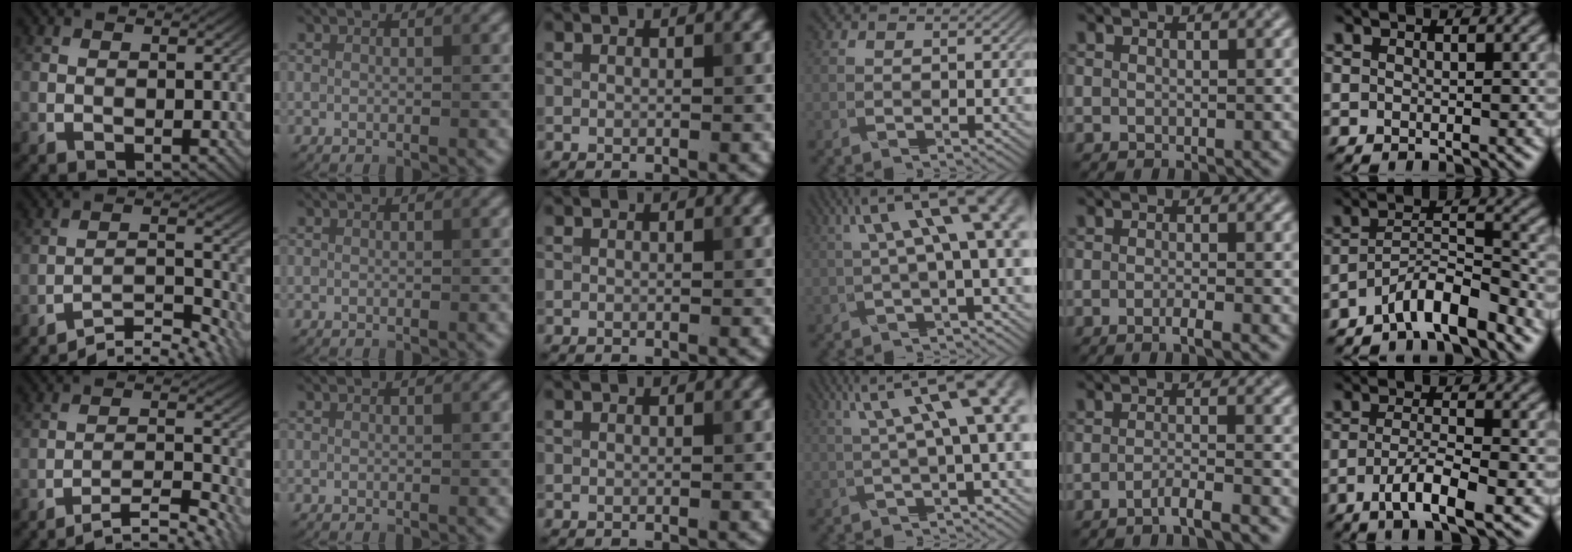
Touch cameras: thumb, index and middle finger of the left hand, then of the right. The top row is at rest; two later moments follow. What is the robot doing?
{"motion": "pour", "object": "sugar"}